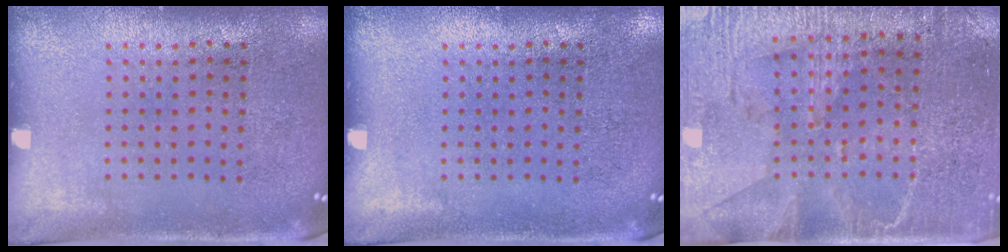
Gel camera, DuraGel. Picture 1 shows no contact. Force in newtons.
{"total": 0.0}
{"total": 3.3, "press": 3.1, "slide": 1.4}